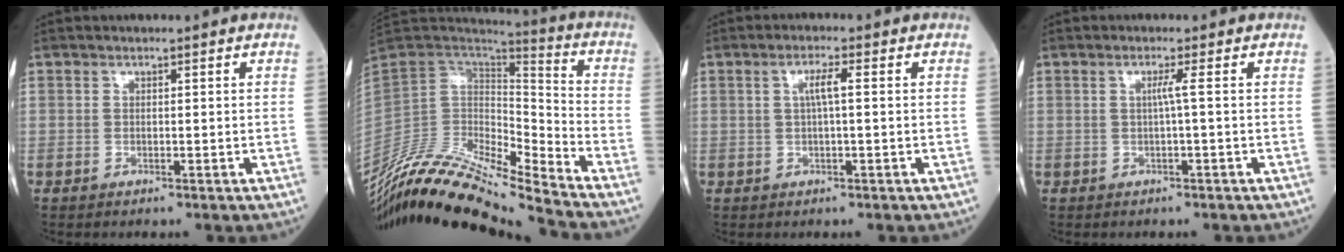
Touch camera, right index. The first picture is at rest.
{"total": 21.4, "force": [-19.9, 0.5, 7.8], "torque": [-0.156, 0.020, -0.349]}
{"total": 2.7, "force": [0.5, 0.2, 2.7], "torque": [-0.052, 0.004, 0.008]}
{"total": 1.4, "force": [0.0, -0.6, 1.3], "torque": [-0.021, 0.001, -0.002]}